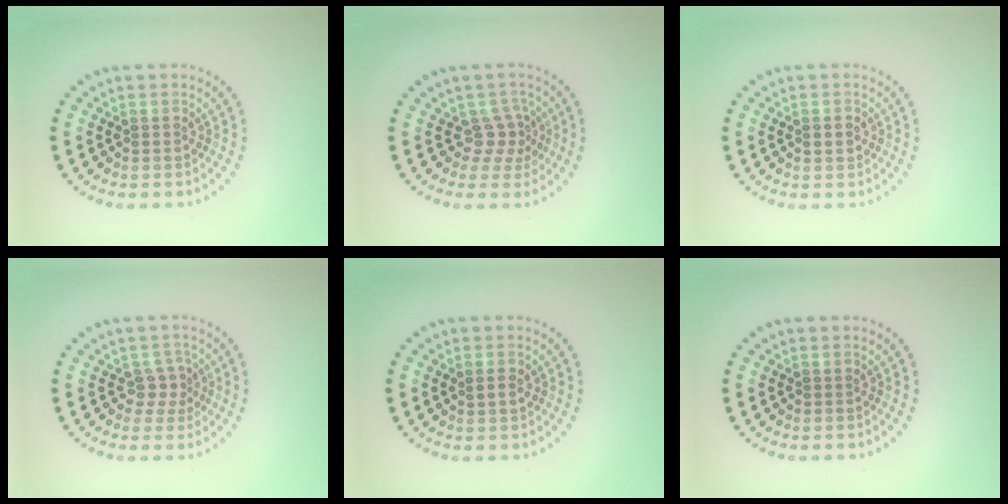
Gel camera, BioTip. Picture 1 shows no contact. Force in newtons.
{"total": 2.2, "press": 1.5, "slide": 1.6}
{"total": 0.8, "press": 0.8, "slide": 0.0}
{"total": 1.7, "press": 1.3, "slide": 1.1}
{"total": 1.2, "press": 1.0, "slide": 0.5}
{"total": 0.0}